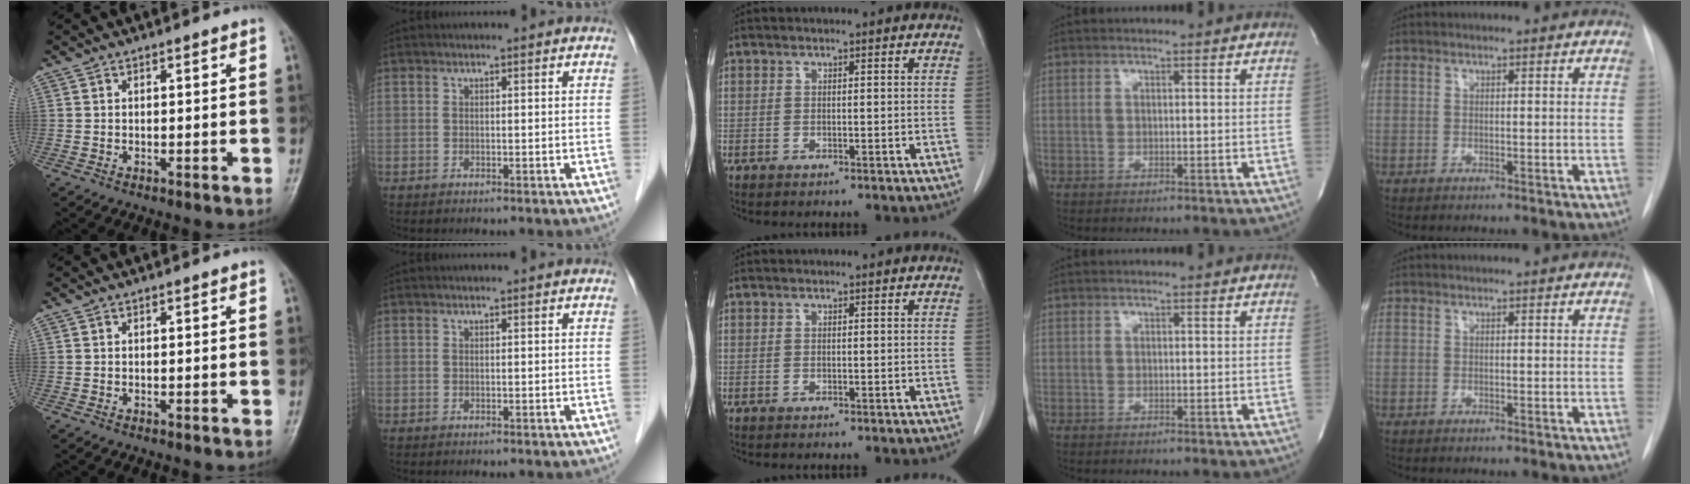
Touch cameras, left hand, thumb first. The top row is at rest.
{}